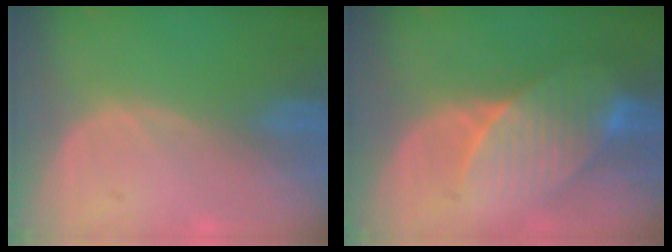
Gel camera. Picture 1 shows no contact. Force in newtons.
{"total": 7.5, "press": 7.4, "slide": 1.2}